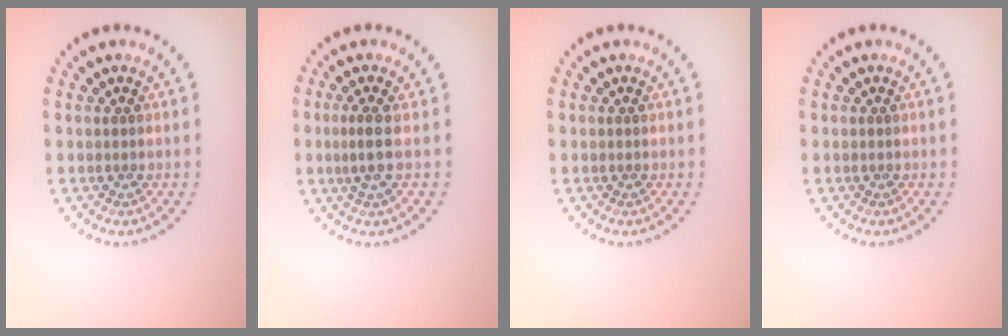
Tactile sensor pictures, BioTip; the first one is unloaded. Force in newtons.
{"total": 2.0, "press": 1.5, "slide": 1.3}
{"total": 0.0}
{"total": 0.0}